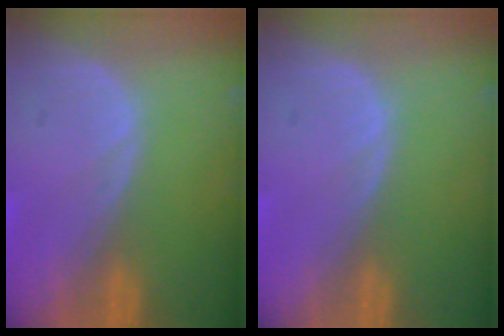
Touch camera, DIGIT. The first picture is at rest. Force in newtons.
{"total": 0.0}